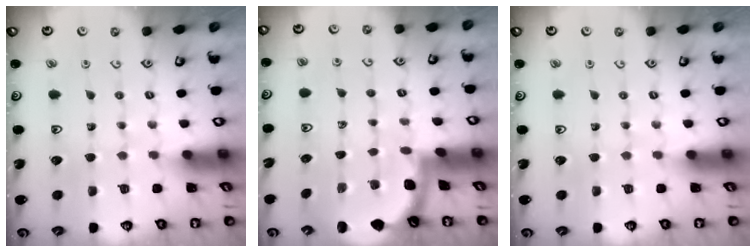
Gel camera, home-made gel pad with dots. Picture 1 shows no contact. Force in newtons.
{"total": 1.7, "press": 1.7, "slide": 0.1}
{"total": 0.0}